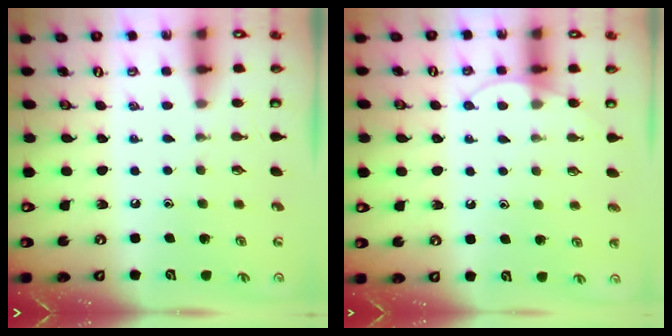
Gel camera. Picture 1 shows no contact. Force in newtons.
{"total": 5.7, "press": 5.7, "slide": 0.6}